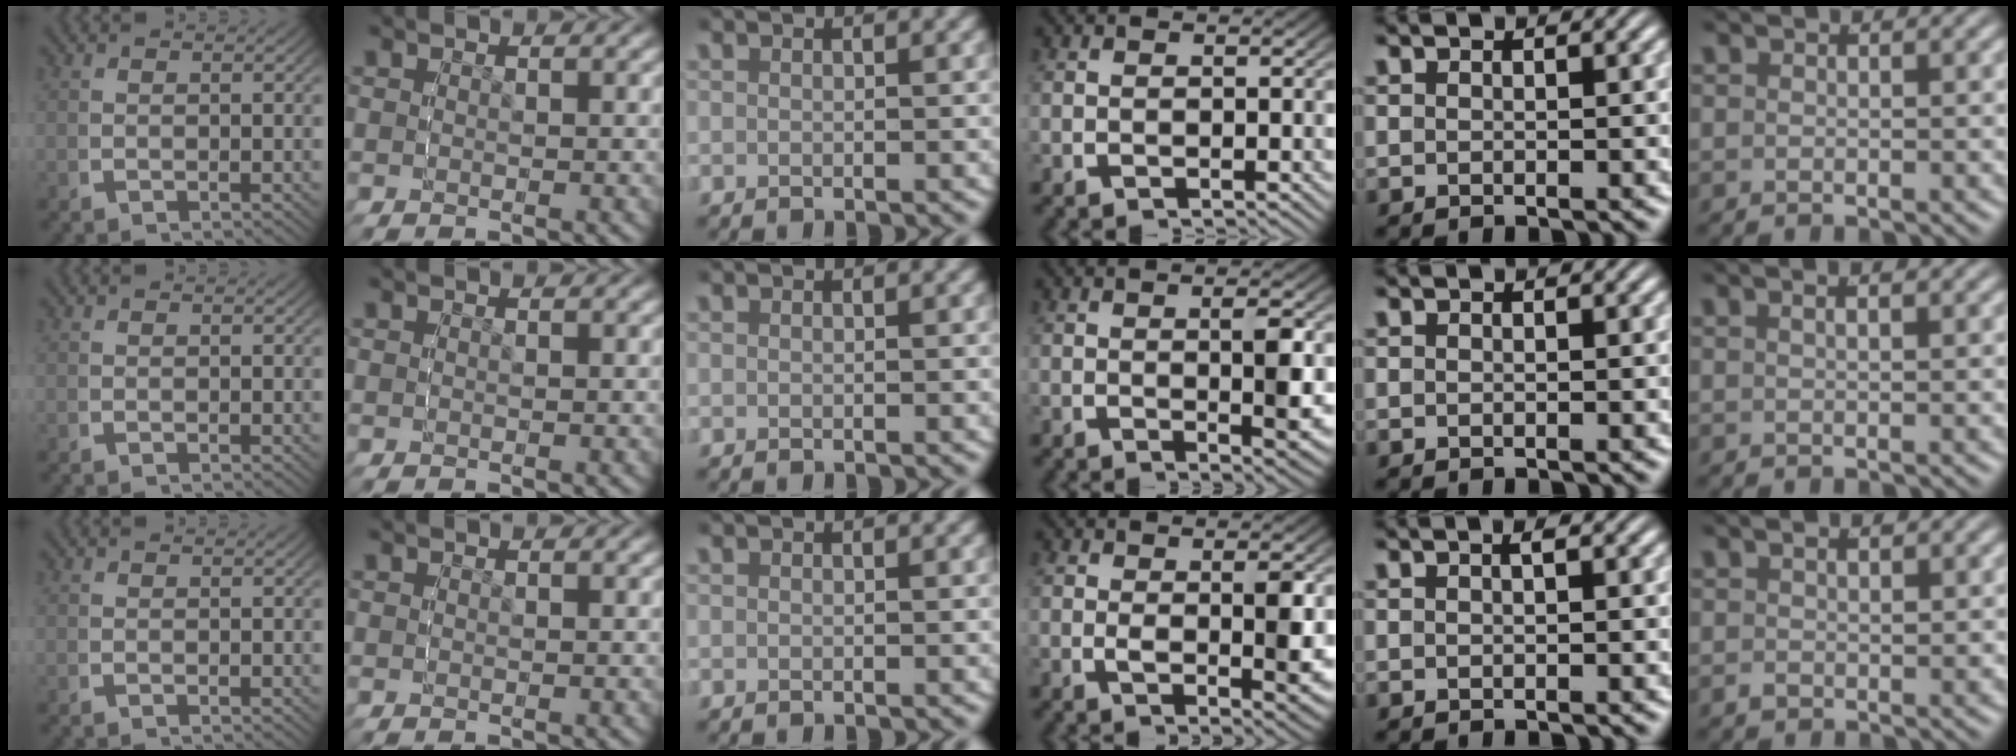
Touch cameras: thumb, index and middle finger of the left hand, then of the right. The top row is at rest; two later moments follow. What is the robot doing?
{"motion": "grasp_and_lifting", "object": "sponge"}